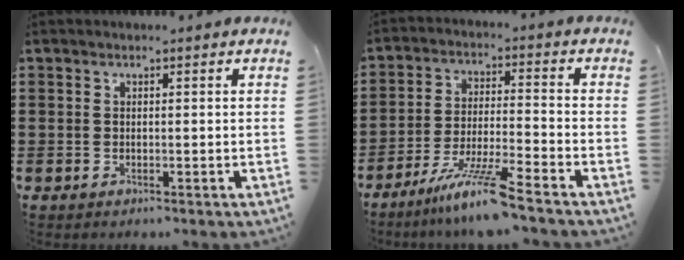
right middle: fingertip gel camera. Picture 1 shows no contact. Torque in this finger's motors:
{"motor_torque": [1.36, -0.78, 0.22, 0.20]}